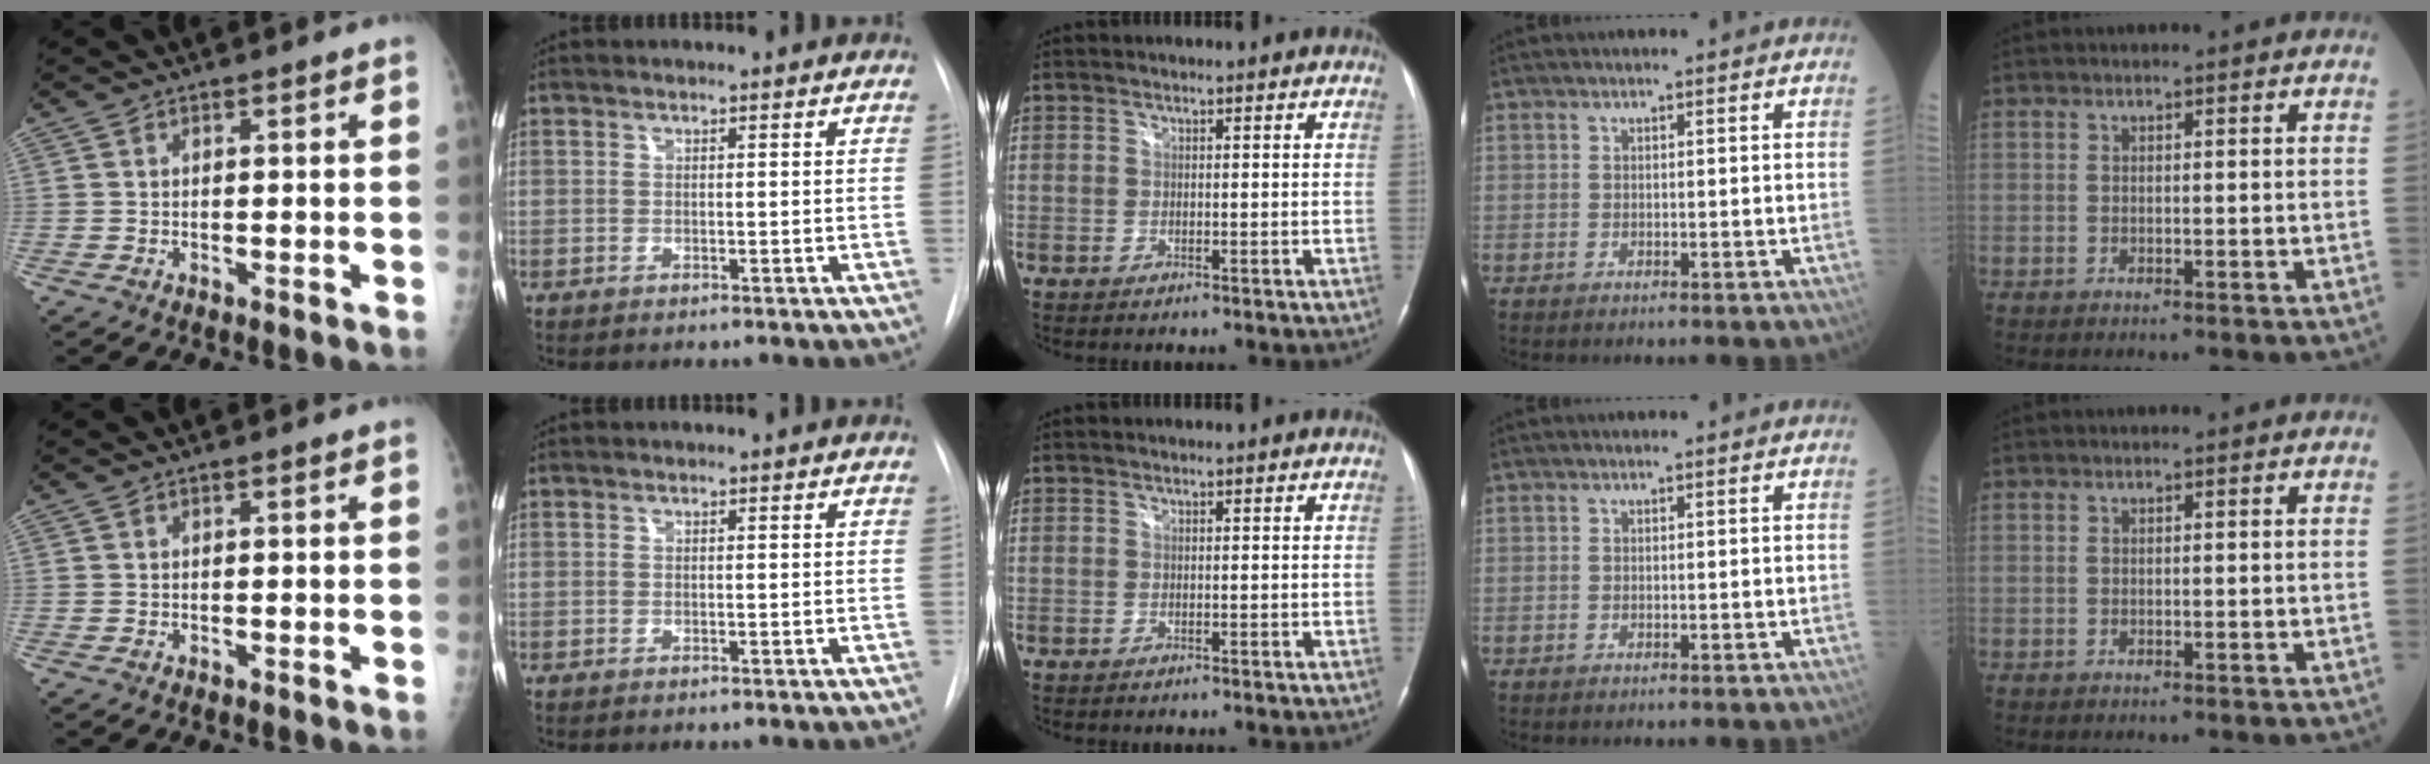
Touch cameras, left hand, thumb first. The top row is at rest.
{}